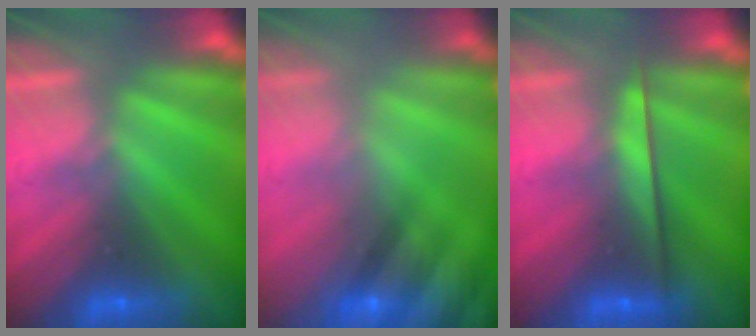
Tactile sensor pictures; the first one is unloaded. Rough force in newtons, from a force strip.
{"total": 9.1}
{"total": 2.4}